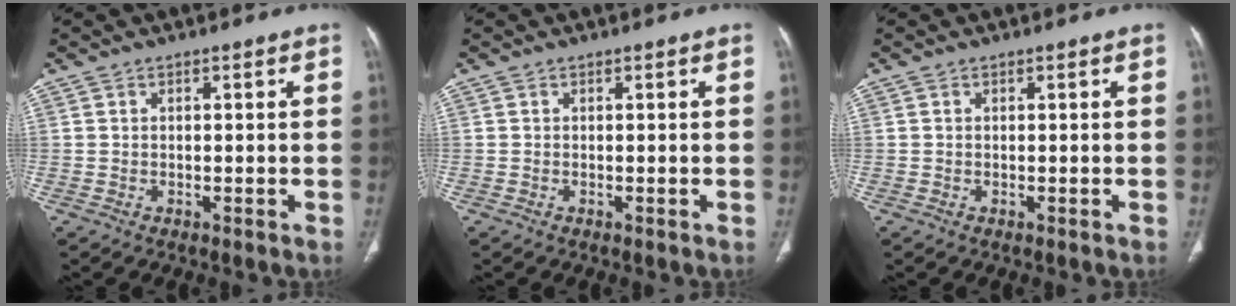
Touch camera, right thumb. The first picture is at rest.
{"total": 0.0}
{"total": 0.0}